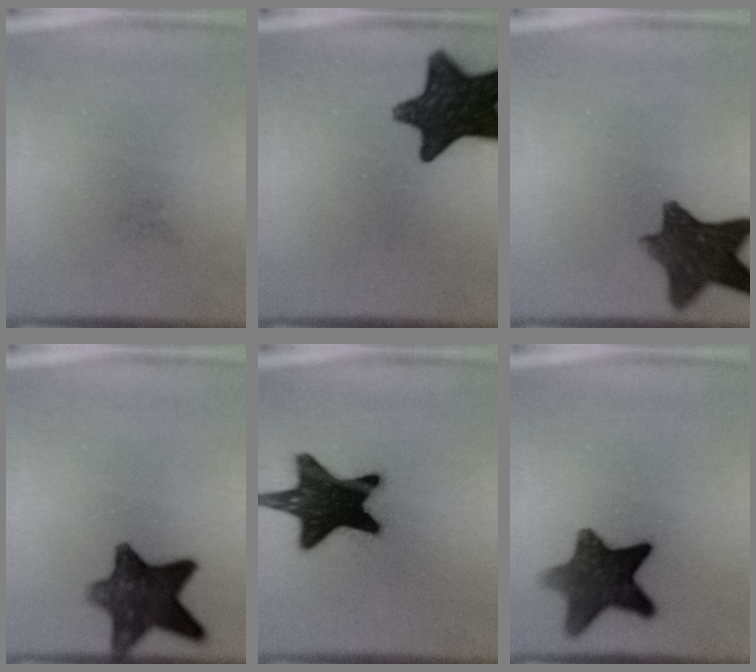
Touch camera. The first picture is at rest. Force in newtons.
{"total": 14.3}
{"total": 9.9}
{"total": 11.0}
{"total": 18.1}
{"total": 11.5}